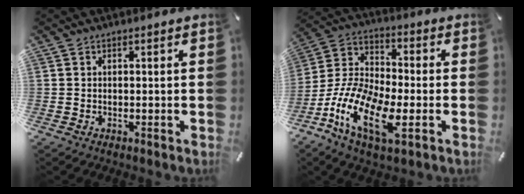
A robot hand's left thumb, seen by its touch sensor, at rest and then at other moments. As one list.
[{"total": 14.8, "force": [-6.5, 6.8, 11.4], "torque": [-0.249, 0.007, -0.119]}]